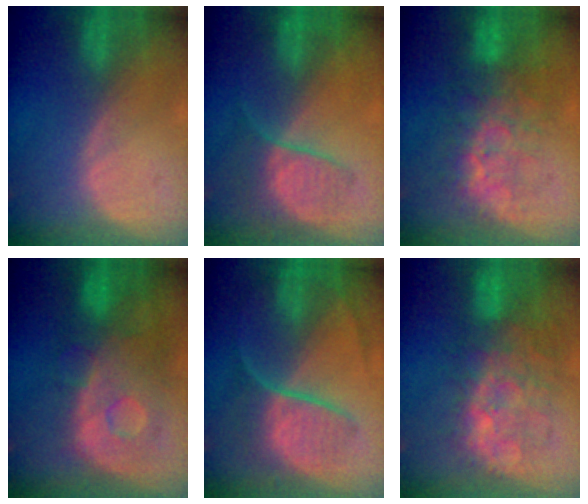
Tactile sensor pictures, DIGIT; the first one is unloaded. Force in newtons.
{"total": 6.7, "press": 6.1, "slide": 2.7}
{"total": 8.2, "press": 8.0, "slide": 1.9}
{"total": 11.3, "press": 9.8, "slide": 5.6}
{"total": 8.8, "press": 7.6, "slide": 4.6}
{"total": 9.6, "press": 9.3, "slide": 2.3}